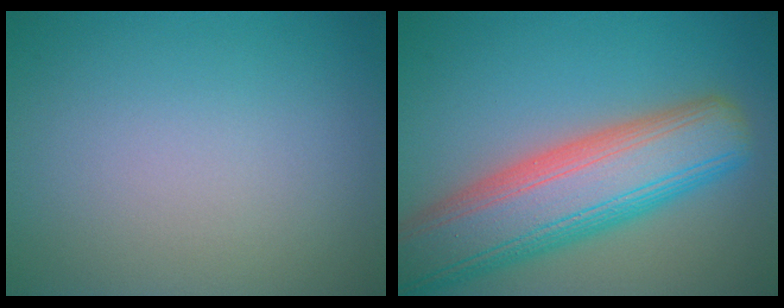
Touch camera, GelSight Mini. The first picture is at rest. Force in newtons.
{"total": 10.8, "press": 10.8, "slide": 0.6}